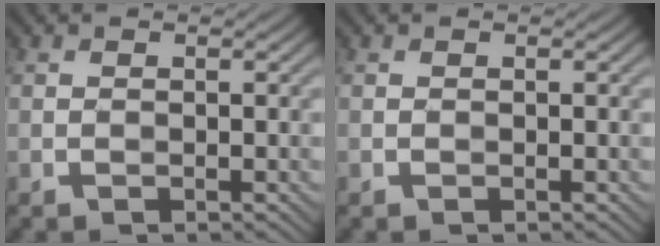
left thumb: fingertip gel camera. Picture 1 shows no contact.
{"total": 0.0}